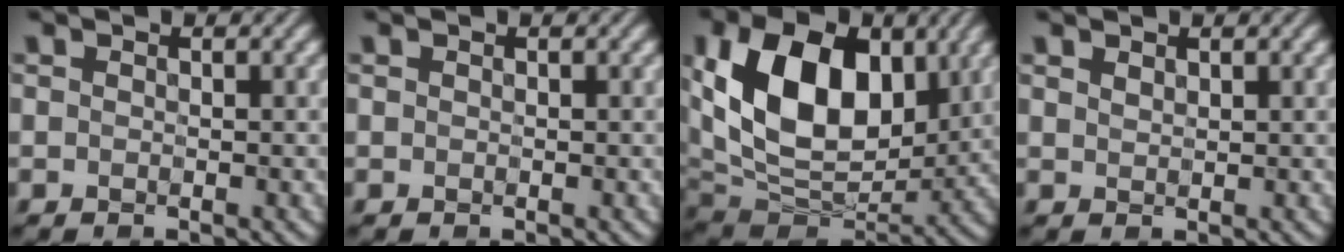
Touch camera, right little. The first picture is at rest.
{"total": 0.0}
{"total": 14.3, "force": [3.0, 9.5, 10.3], "torque": [-0.195, 0.004, 0.052]}
{"total": 1.0, "force": [0.8, 0.5, 0.4], "torque": [-0.008, 0.004, 0.014]}